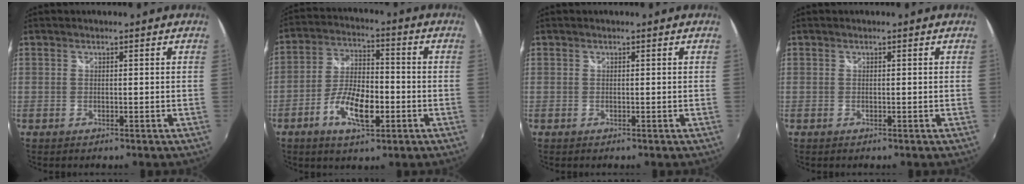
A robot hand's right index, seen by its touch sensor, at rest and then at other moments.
{"total": 10.5, "force": [-4.1, 4.3, 8.7], "torque": [-0.176, 0.004, -0.071]}
{"total": 0.0}
{"total": 0.0}